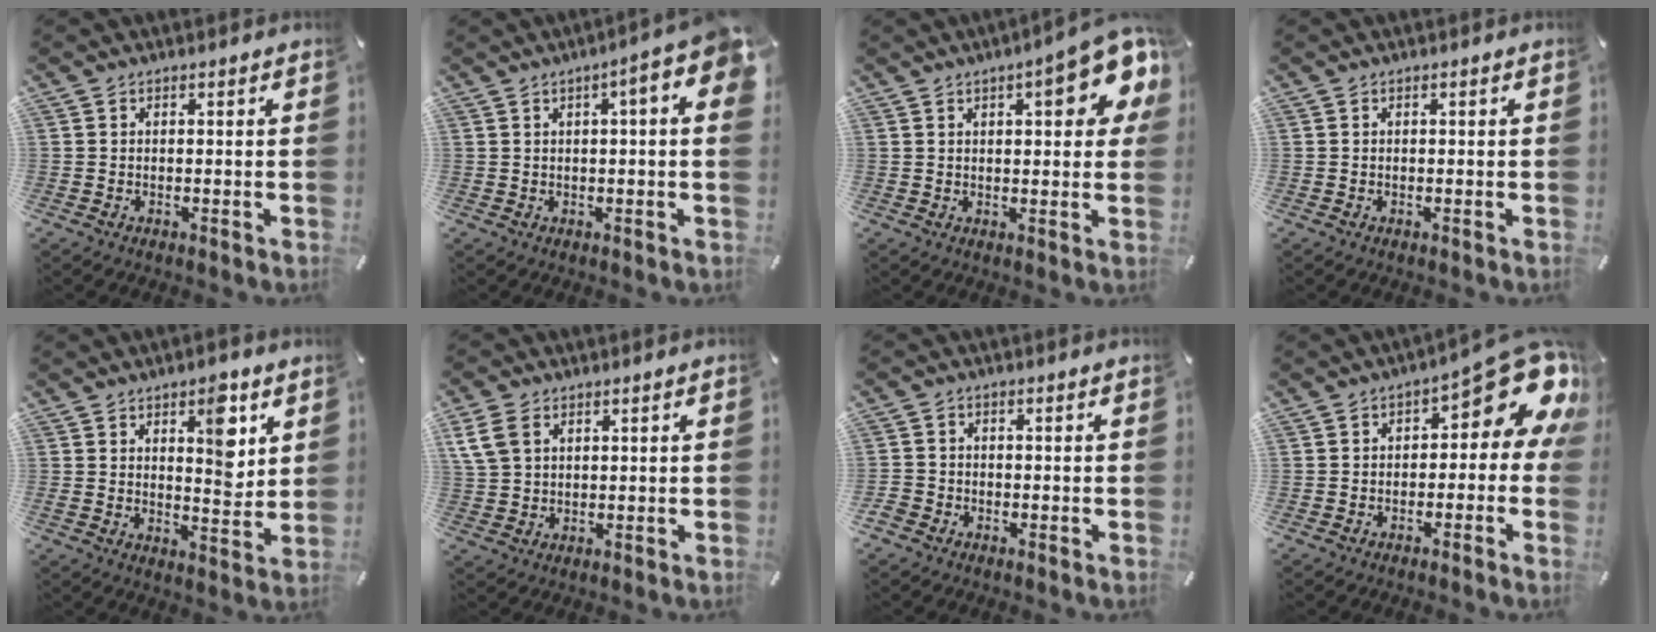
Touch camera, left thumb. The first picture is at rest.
{"total": 7.6, "force": [3.0, 1.2, 6.9], "torque": [-0.095, -0.024, 0.047]}
{"total": 12.4, "force": [5.6, 4.2, 10.3], "torque": [-0.131, -0.024, 0.089]}
{"total": 0.0}
{"total": 9.8, "force": [4.9, 4.7, 7.1], "torque": [-0.077, -0.033, 0.074]}
{"total": 5.3, "force": [2.4, 3.9, 2.6], "torque": [-0.073, 0.004, 0.045]}
{"total": 2.7, "force": [-1.6, 2.1, 0.7], "torque": [-0.015, 0.006, -0.034]}
{"total": 13.4, "force": [5.1, 6.1, 10.8], "torque": [-0.124, -0.046, 0.080]}